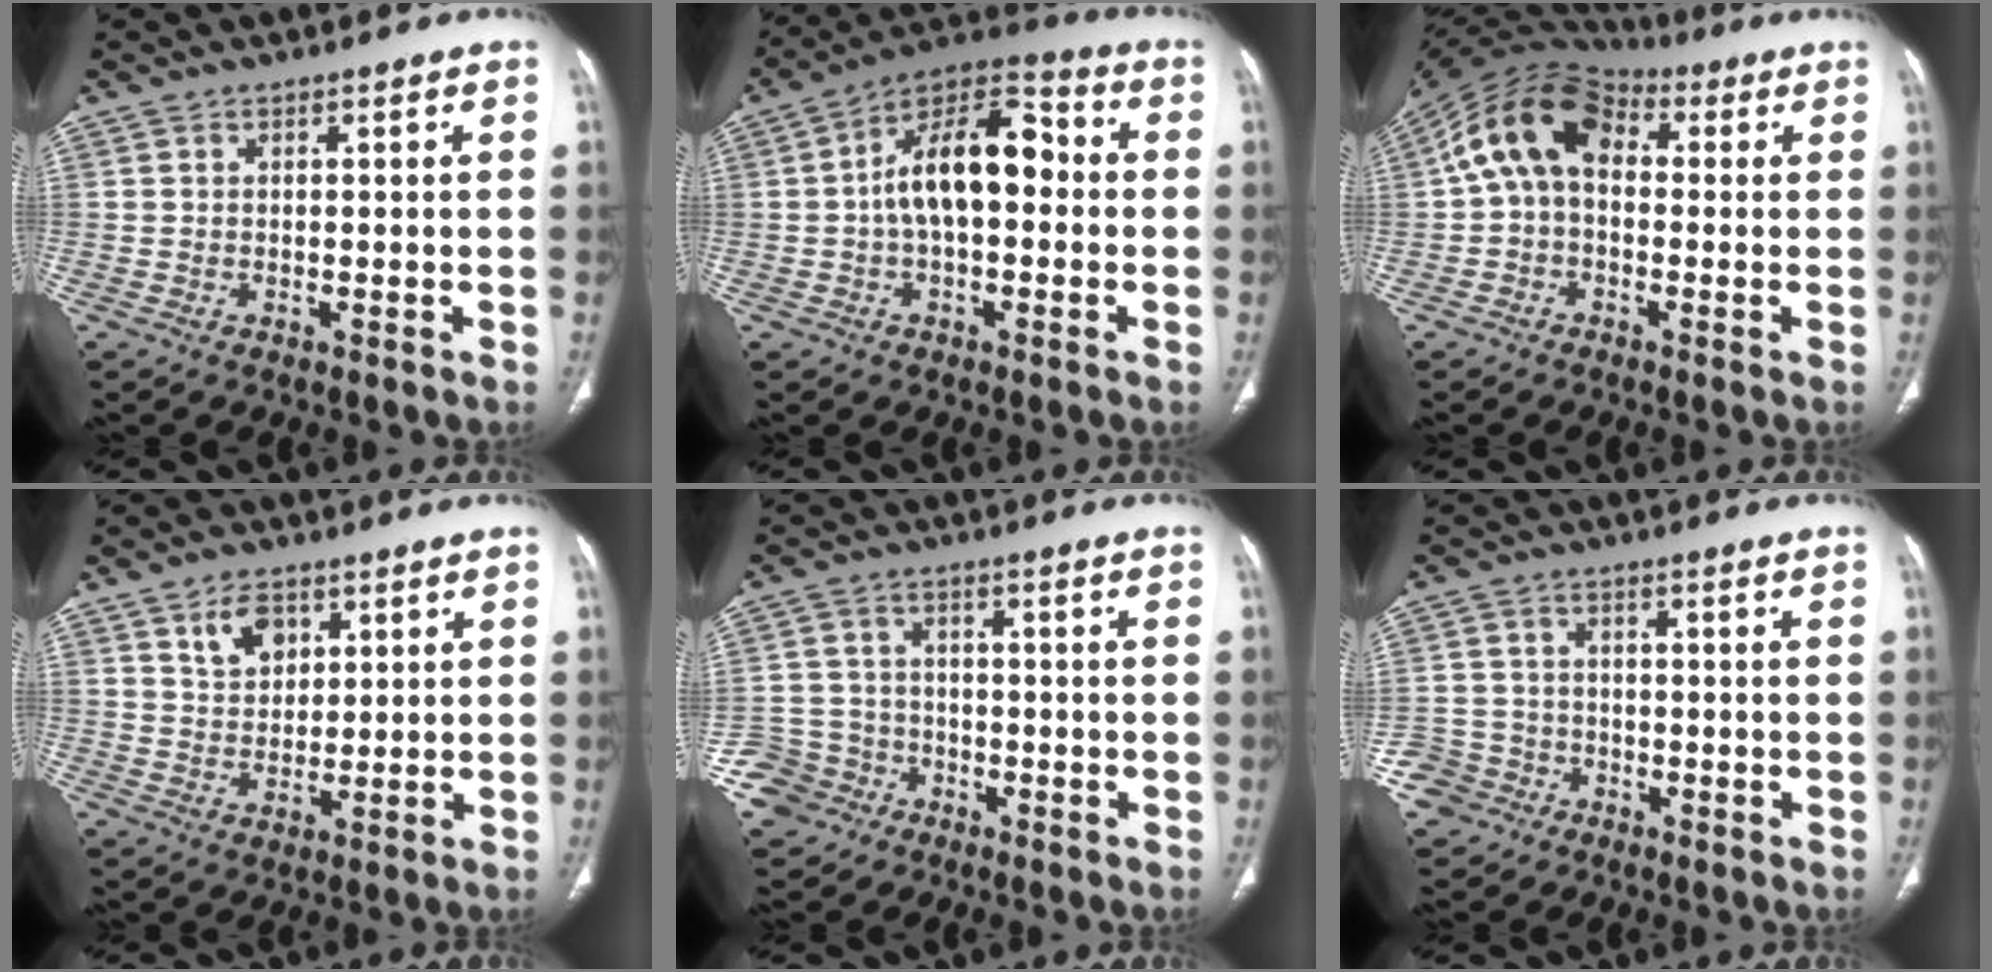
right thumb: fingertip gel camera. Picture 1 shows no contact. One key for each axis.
{"total": 14.9, "fx": 0.2, "fy": 8.2, "fz": 12.5, "tx": -0.189, "ty": 0.045, "tz": -0.011}
{"total": 12.6, "fx": 1.4, "fy": 8.6, "fz": 9.1, "tx": -0.153, "ty": 0.039, "tz": 0.010}
{"total": 6.0, "fx": 3.2, "fy": 3.9, "fz": 3.2, "tx": -0.038, "ty": -0.020, "tz": 0.060}
{"total": 7.5, "fx": -4.3, "fy": 6.1, "fz": 0.7, "tx": 0.001, "ty": 0.030, "tz": -0.078}
{"total": 5.8, "fx": -3.2, "fy": 4.8, "fz": 0.3, "tx": 0.012, "ty": 0.023, "tz": -0.059}